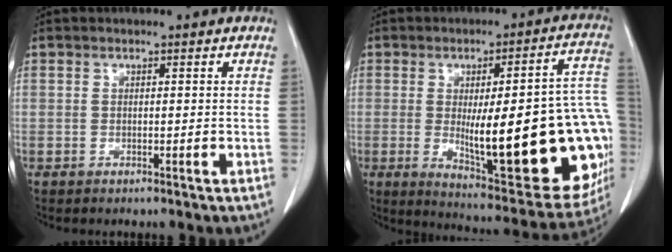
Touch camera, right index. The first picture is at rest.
{"total": 27.8, "force": [-4.0, 6.0, 26.8], "torque": [-0.275, 0.004, -0.035]}